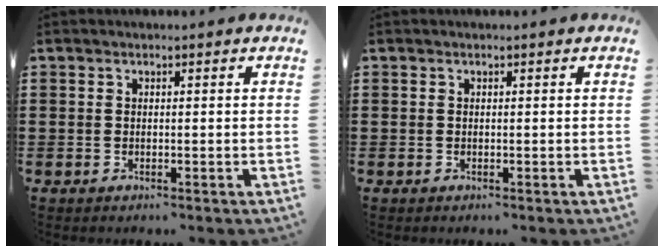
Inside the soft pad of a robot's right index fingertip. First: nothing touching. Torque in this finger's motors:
{"motor_torque": [1.28, 0.85, 0.00, 0.00]}